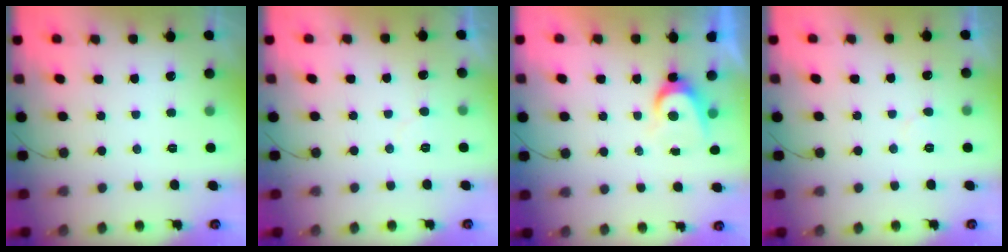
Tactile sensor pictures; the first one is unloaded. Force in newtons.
{"total": 3.8, "press": 3.8, "slide": 0.4}
{"total": 5.5, "press": 5.5, "slide": 0.6}
{"total": 4.1, "press": 4.1, "slide": 0.2}